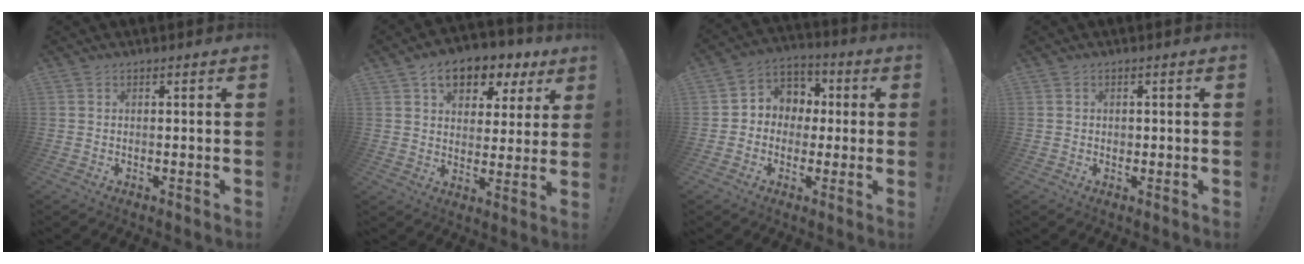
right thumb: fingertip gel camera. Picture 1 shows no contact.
{"total": 10.9, "force": [6.0, 6.8, 5.9], "torque": [-0.077, -0.034, 0.110]}
{"total": 7.9, "force": [-0.8, 7.6, 2.2], "torque": [-0.029, 0.013, -0.005]}
{"total": 0.8, "force": [-0.2, 0.8, 0.2], "torque": [-0.008, 0.004, -0.003]}